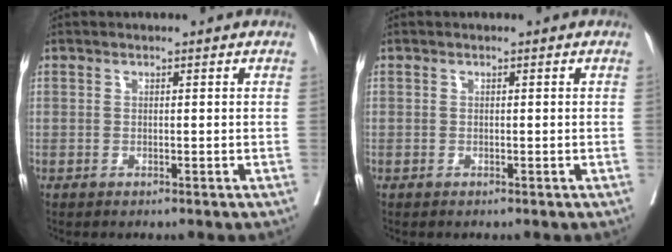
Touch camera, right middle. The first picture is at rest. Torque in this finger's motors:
{"motor_torque": [-0.11, 0.01, -0.25, -0.21]}